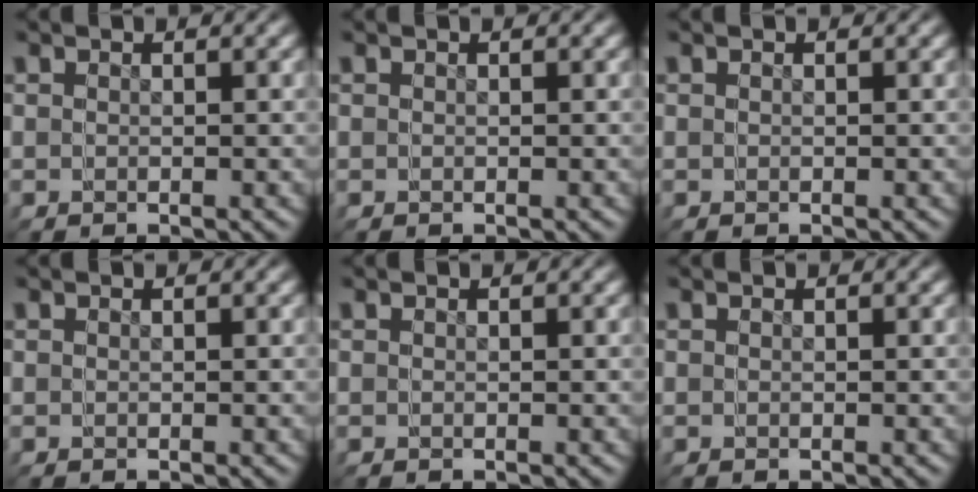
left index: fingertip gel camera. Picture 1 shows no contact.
{"total": 0.0}
{"total": 0.0}
{"total": 0.0}
{"total": 0.0}
{"total": 0.0}